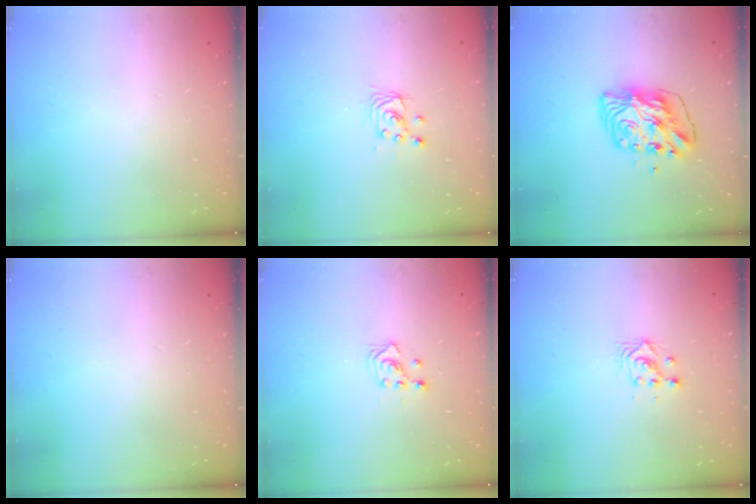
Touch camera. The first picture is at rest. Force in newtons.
{"total": 2.8, "press": 2.8, "slide": 0.2}
{"total": 8.5, "press": 8.4, "slide": 1.3}
{"total": 0.0}
{"total": 2.5, "press": 2.3, "slide": 1.0}
{"total": 3.0, "press": 3.0, "slide": 0.1}